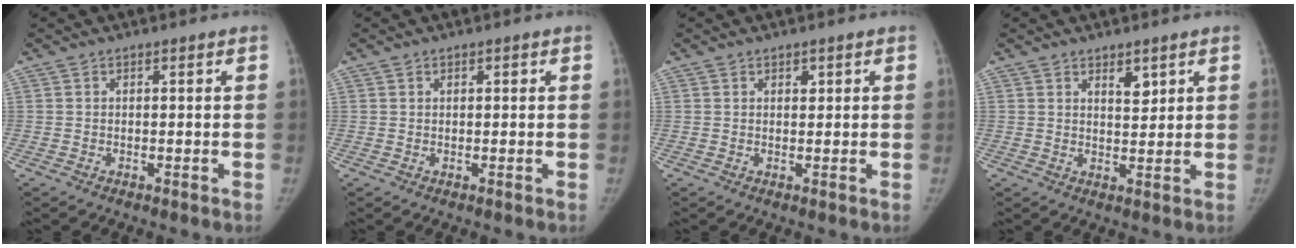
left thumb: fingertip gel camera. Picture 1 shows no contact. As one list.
[{"total": 0.7, "force": [0.3, 0.5, 0.3], "torque": [0.002, 0.001, 0.002]}, {"total": 1.1, "force": [0.6, 0.8, 0.5], "torque": [0.001, -0.002, 0.007]}, {"total": 3.2, "force": [1.9, 1.6, 2.0], "torque": [-0.016, -0.015, 0.032]}]